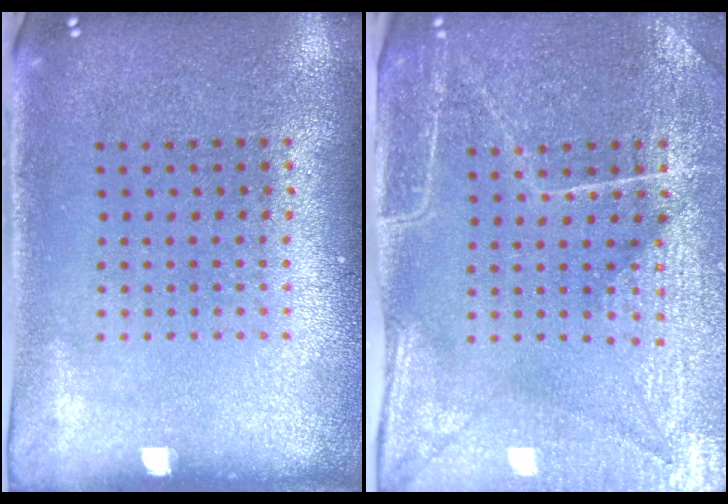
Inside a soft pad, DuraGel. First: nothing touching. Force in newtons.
{"total": 4.5, "press": 4.1, "slide": 1.9}